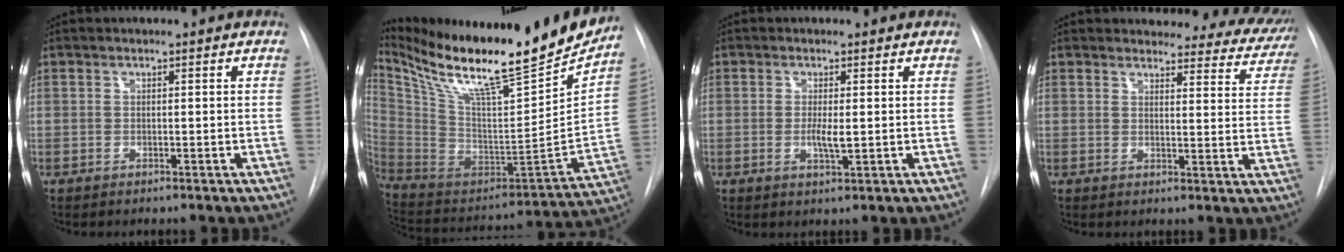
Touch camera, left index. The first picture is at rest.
{"total": 28.3, "force": [24.0, 3.0, 14.7], "torque": [-0.266, -0.069, 0.376]}
{"total": 2.5, "force": [-0.3, 0.4, 2.5], "torque": [-0.047, -0.009, -0.005]}
{"total": 16.4, "force": [15.6, 4.6, 2.4], "torque": [0.012, -0.065, 0.146]}